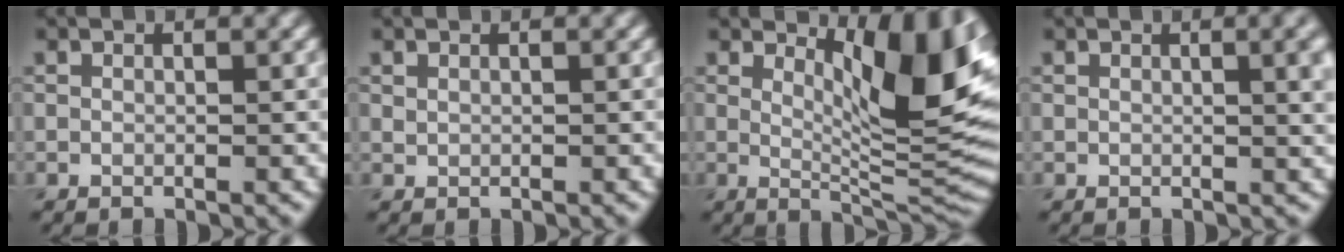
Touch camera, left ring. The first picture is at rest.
{"total": 0.0}
{"total": 9.8, "force": [3.5, 3.1, 8.6], "torque": [-0.120, -0.012, 0.063]}
{"total": 4.6, "force": [1.2, 1.8, 4.1], "torque": [-0.032, 0.009, 0.018]}